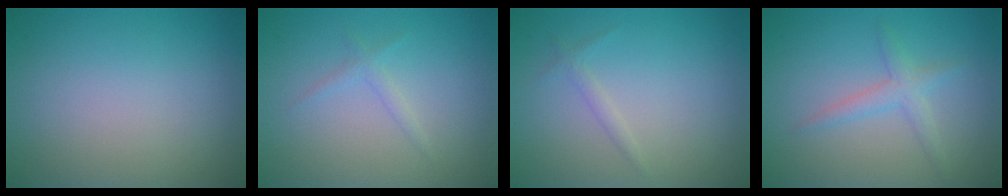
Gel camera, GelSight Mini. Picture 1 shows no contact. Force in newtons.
{"total": 1.0, "press": 1.0, "slide": 0.0}
{"total": 0.8, "press": 0.8, "slide": 0.0}
{"total": 2.0, "press": 2.0, "slide": 0.1}